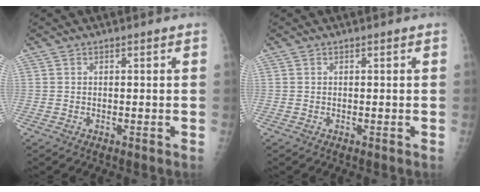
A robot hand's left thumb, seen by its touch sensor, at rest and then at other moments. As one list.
[{"total": 0.0}]